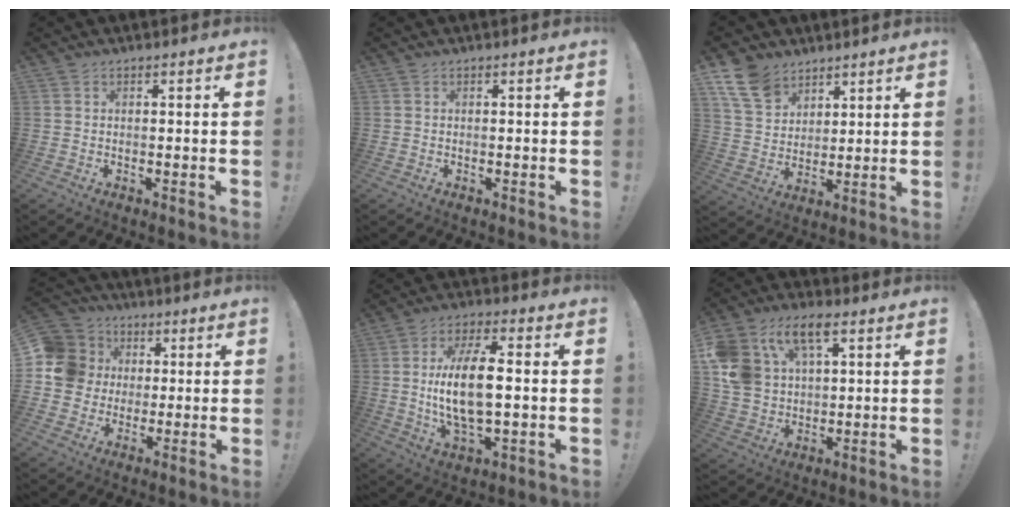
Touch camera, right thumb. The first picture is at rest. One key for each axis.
{"total": 0.0}
{"total": 11.7, "fx": 7.7, "fy": 7.5, "fz": 4.6, "tx": -0.090, "ty": -0.039, "tz": 0.154}
{"total": 12.5, "fx": 1.1, "fy": 11.7, "fz": 4.4, "tx": -0.079, "ty": 0.009, "tz": 0.028}
{"total": 15.9, "fx": 0.3, "fy": 6.5, "fz": 14.5, "tx": -0.286, "ty": -0.001, "tz": -0.004}
{"total": 15.2, "fx": 6.8, "fy": 10.3, "fz": 8.8, "tx": -0.180, "ty": -0.018, "tz": 0.130}